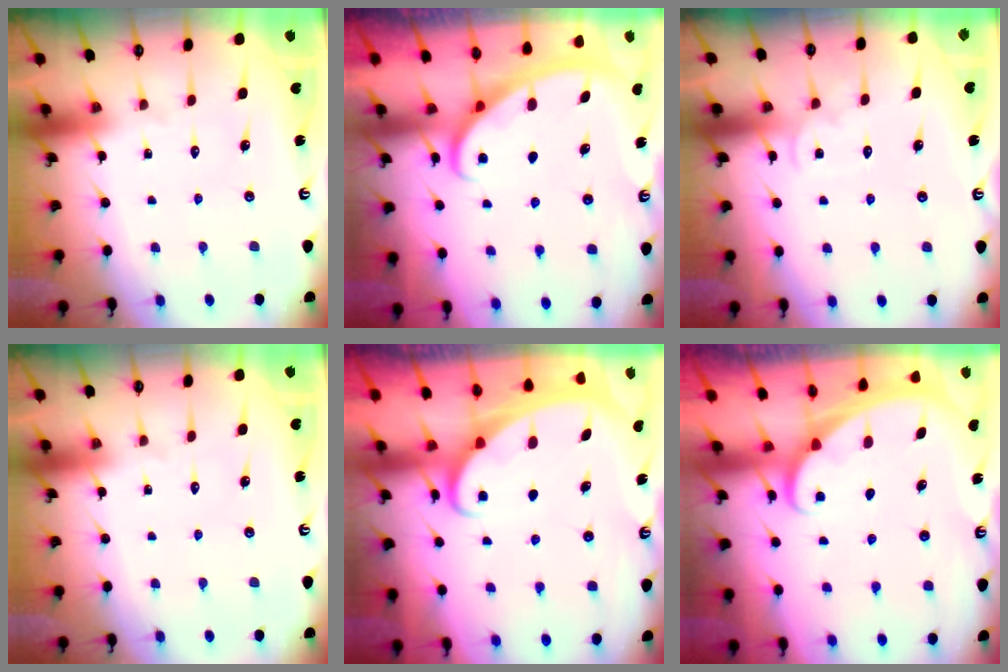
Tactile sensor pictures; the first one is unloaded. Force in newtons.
{"total": 2.8, "press": 2.8, "slide": 0.4}
{"total": 4.5, "press": 4.5, "slide": 0.5}
{"total": 0.0}
{"total": 2.8, "press": 2.7, "slide": 0.3}
{"total": 1.6, "press": 1.6, "slide": 0.1}